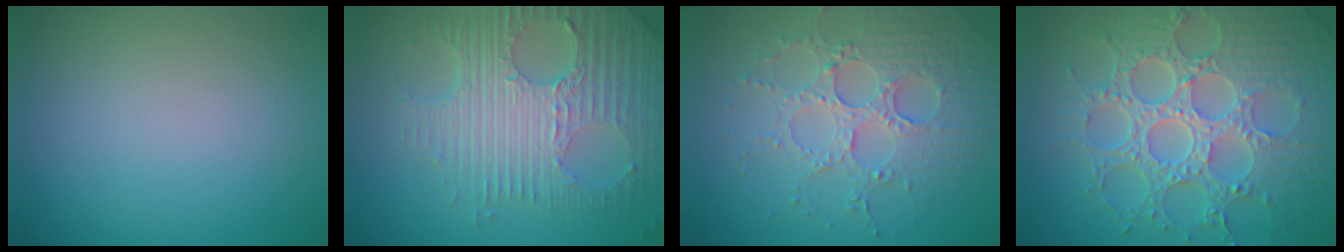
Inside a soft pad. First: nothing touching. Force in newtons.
{"total": 7.8, "press": 5.5, "slide": 5.6}
{"total": 4.5, "press": 4.2, "slide": 1.7}
{"total": 8.8, "press": 6.6, "slide": 5.8}